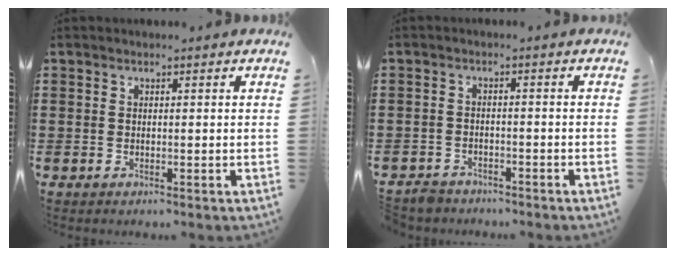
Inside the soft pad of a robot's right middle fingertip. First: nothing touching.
{"total": 2.4, "force": [-2.3, 0.5, -0.2], "torque": [-0.005, 0.001, -0.052]}